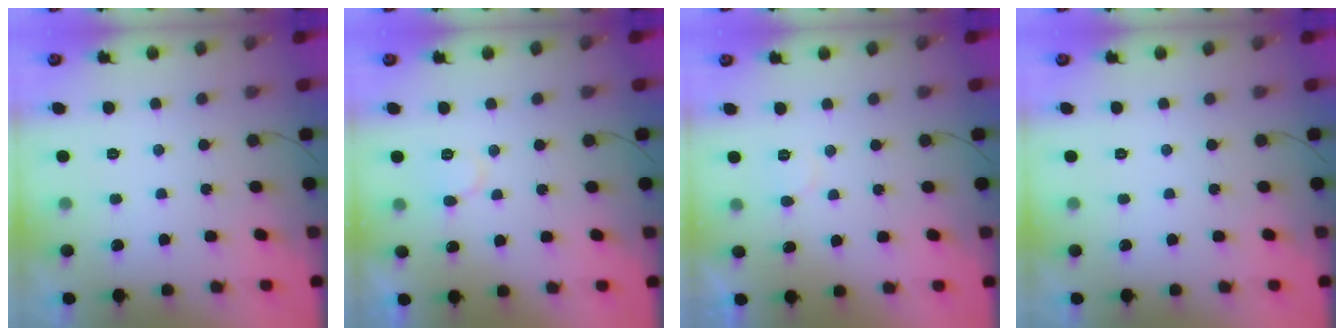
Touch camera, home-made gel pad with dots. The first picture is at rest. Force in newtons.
{"total": 6.4, "press": 6.4, "slide": 0.6}
{"total": 4.1, "press": 4.1, "slide": 0.3}
{"total": 0.0}